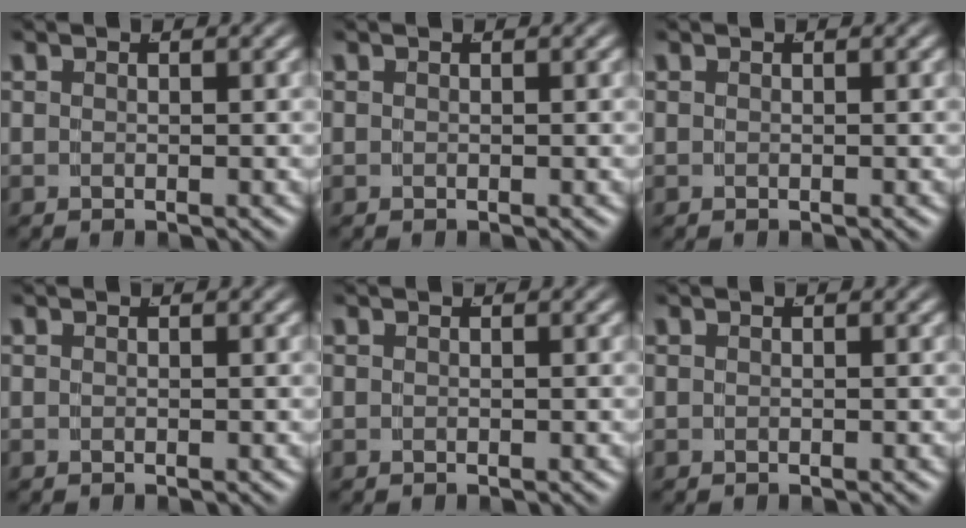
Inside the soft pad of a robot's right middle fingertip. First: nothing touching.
{"total": 0.0}
{"total": 0.0}
{"total": 0.0}
{"total": 0.0}
{"total": 1.3, "force": [-0.2, -1.2, -0.4], "torque": [0.016, -0.010, 0.007]}